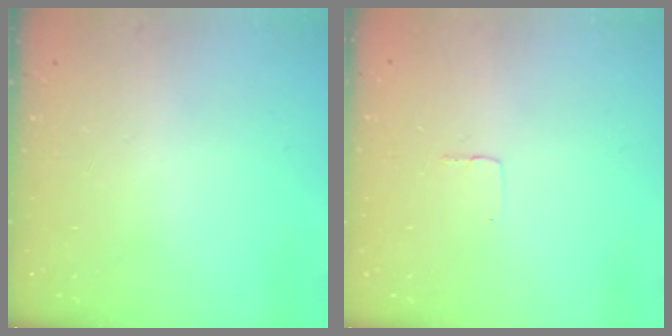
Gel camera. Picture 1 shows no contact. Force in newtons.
{"total": 1.9, "press": 1.9, "slide": 0.1}